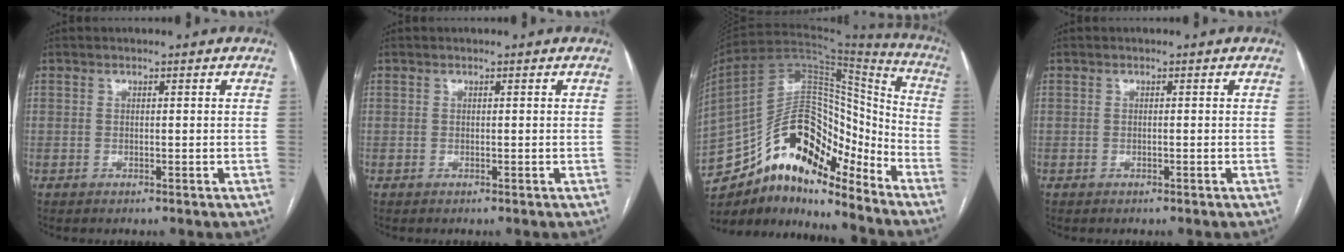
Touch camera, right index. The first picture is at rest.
{"total": 0.0}
{"total": 23.0, "force": [-16.2, 8.4, 14.1], "torque": [-0.292, 0.037, -0.275]}
{"total": 0.0}